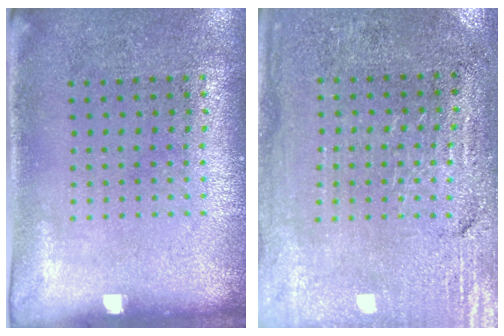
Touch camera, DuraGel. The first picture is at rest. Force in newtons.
{"total": 3.1, "press": 2.9, "slide": 0.8}